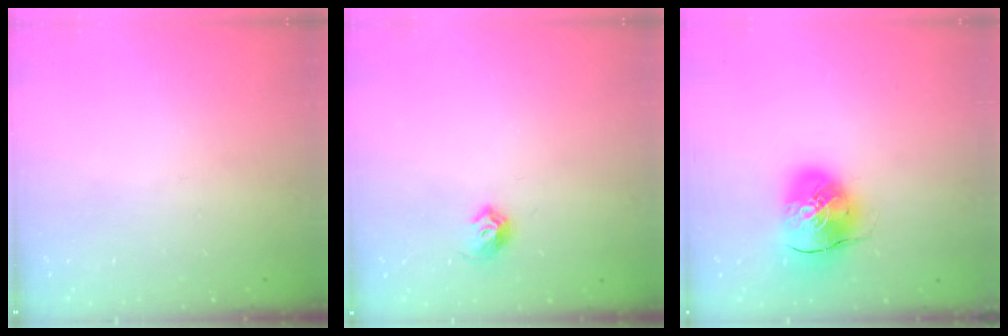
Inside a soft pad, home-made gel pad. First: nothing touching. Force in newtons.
{"total": 6.1, "press": 6.0, "slide": 1.2}
{"total": 10.8, "press": 10.6, "slide": 2.0}